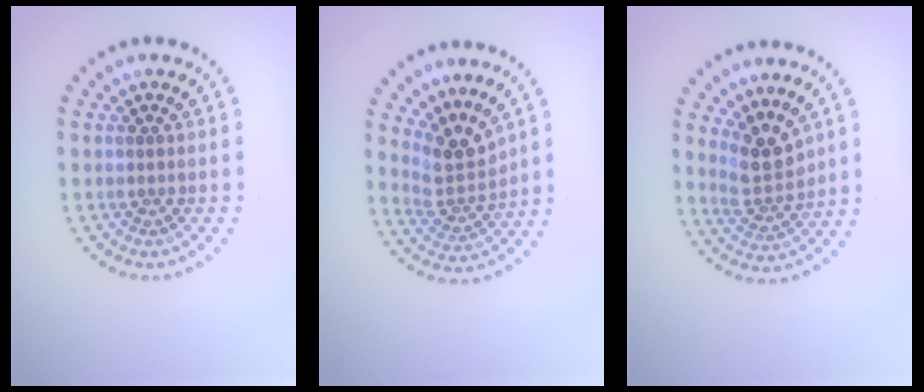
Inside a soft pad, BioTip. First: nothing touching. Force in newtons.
{"total": 3.4, "press": 2.4, "slide": 2.5}
{"total": 3.2, "press": 2.7, "slide": 1.7}